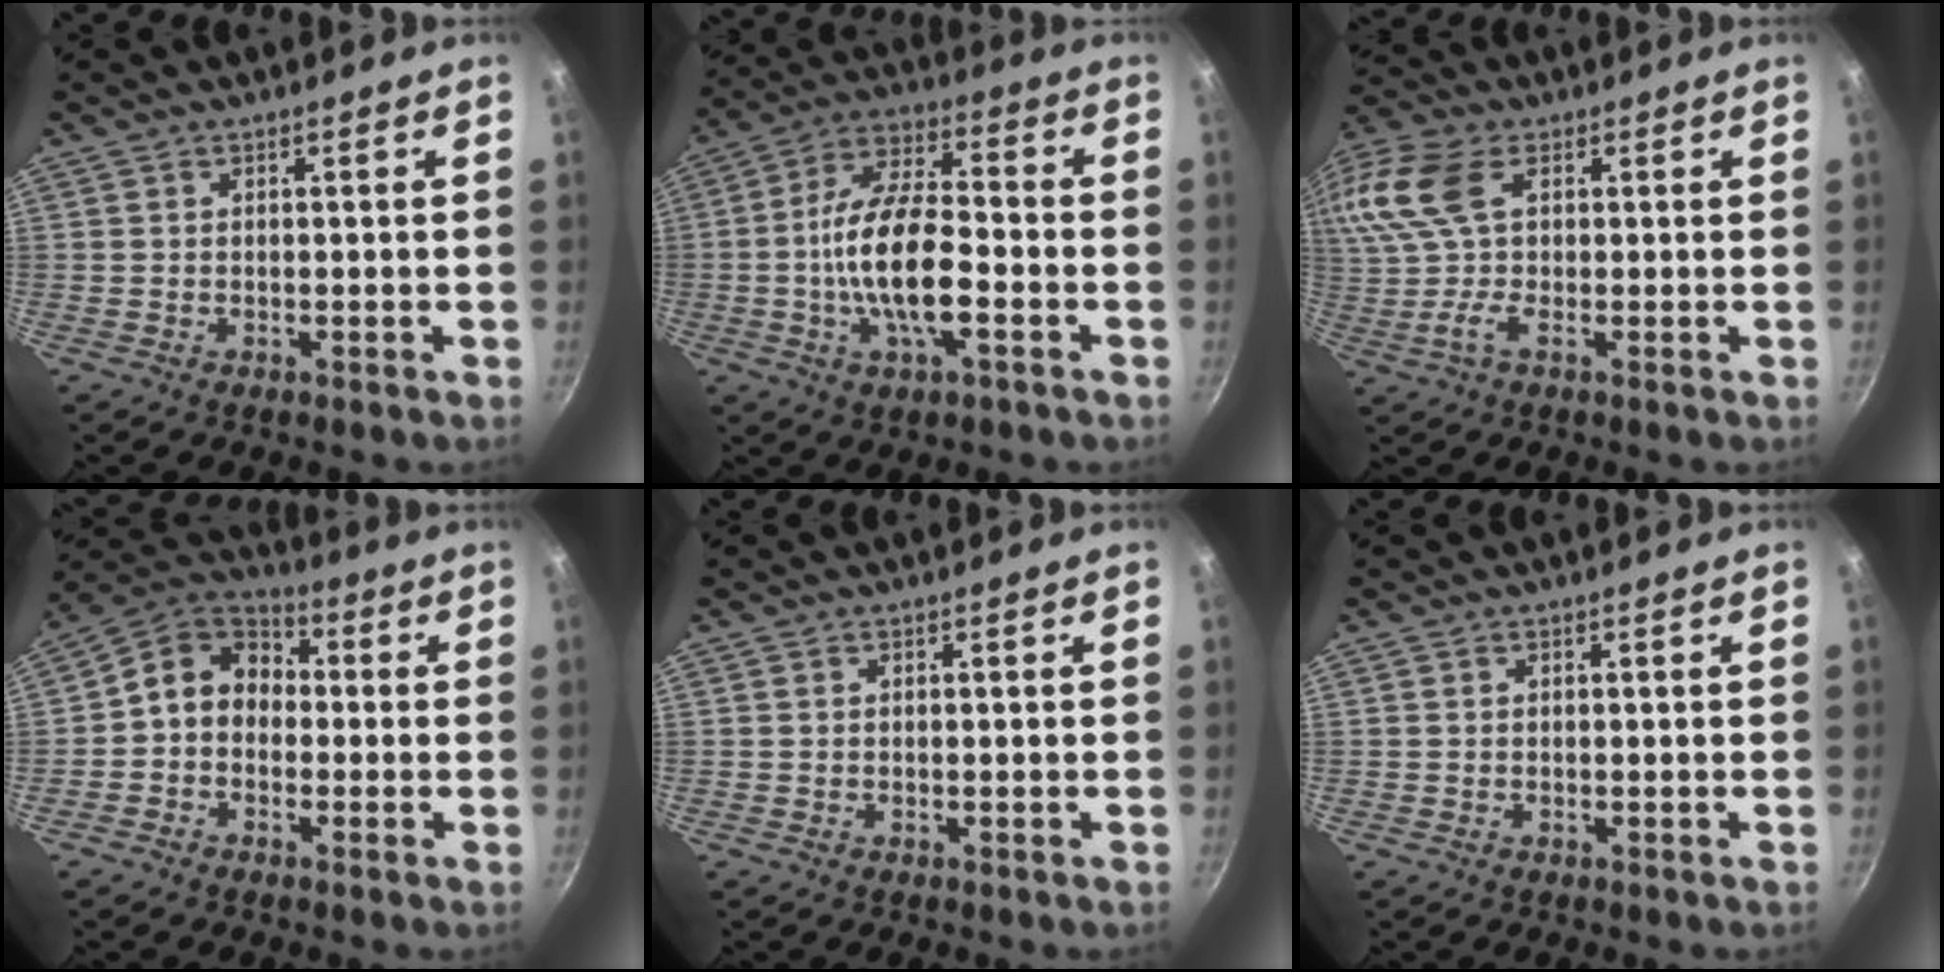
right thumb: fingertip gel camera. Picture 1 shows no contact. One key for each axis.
{"total": 14.9, "fx": -3.6, "fy": 6.2, "fz": 13.0, "tx": -0.233, "ty": 0.035, "tz": -0.076}
{"total": 14.1, "fx": 3.4, "fy": 8.0, "fz": 11.1, "tx": -0.228, "ty": 0.022, "tz": 0.049}
{"total": 9.2, "fx": -0.6, "fy": 7.6, "fz": 5.2, "tx": -0.054, "ty": 0.036, "tz": -0.036}
{"total": 0.0}
{"total": 0.0}